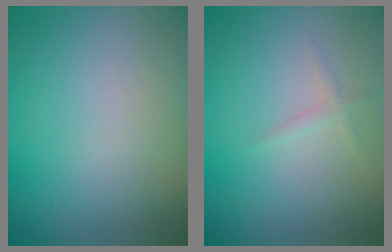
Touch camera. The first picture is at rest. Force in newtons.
{"total": 0.8, "press": 0.8, "slide": 0.1}